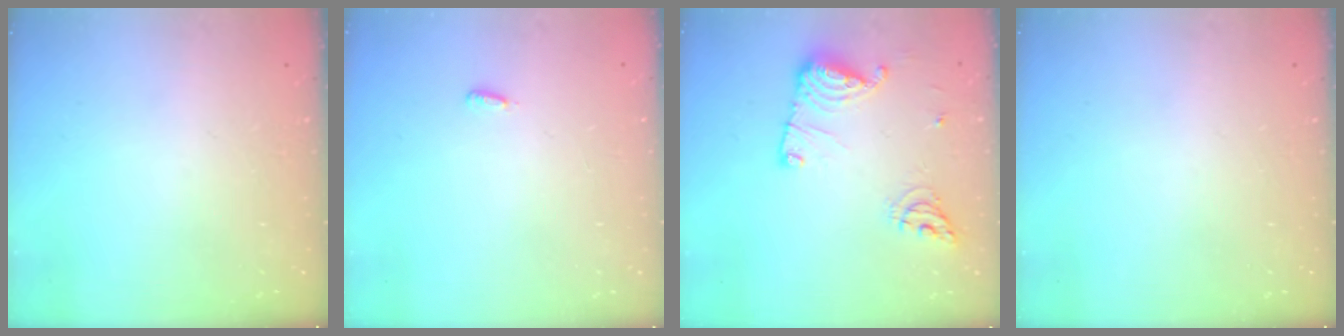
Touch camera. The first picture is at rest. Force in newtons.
{"total": 2.7, "press": 2.6, "slide": 0.9}
{"total": 13.5, "press": 13.4, "slide": 1.2}
{"total": 0.0}